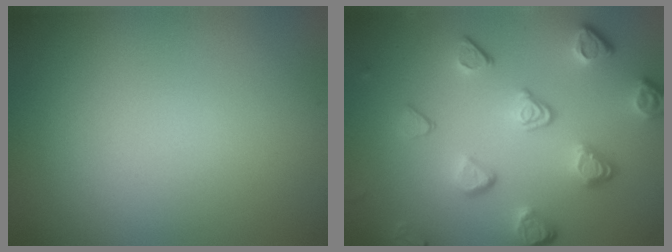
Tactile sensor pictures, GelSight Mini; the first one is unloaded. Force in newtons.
{"total": 5.1, "press": 3.8, "slide": 3.3}